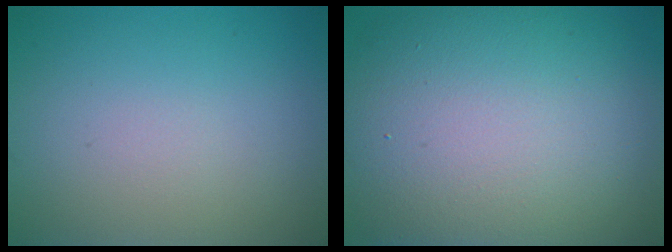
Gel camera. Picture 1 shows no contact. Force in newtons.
{"total": 15.6, "press": 15.6, "slide": 0.6}